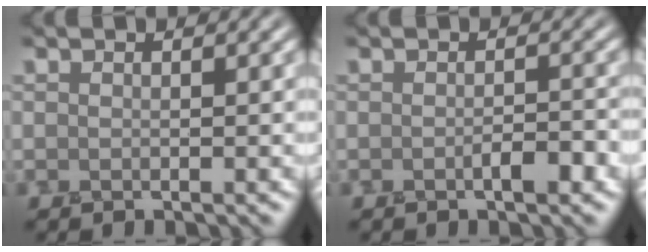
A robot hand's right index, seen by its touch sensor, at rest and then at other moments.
{"total": 1.6, "force": [-0.7, 0.4, 1.3], "torque": [-0.021, 0.007, -0.013]}